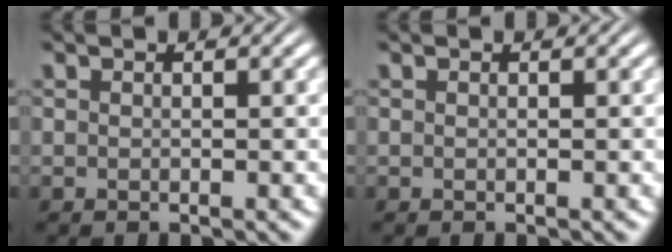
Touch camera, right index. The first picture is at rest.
{"total": 0.0}